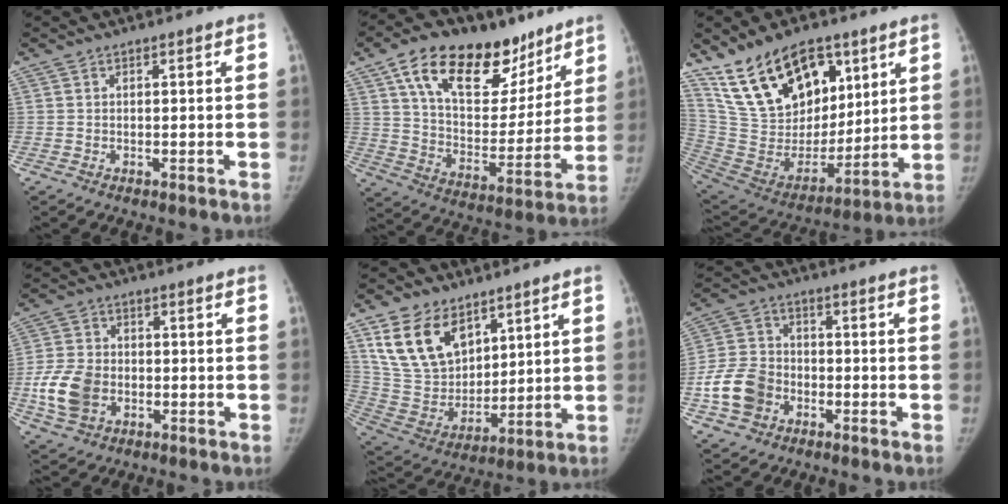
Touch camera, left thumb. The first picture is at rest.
{"total": 25.4, "force": [15.0, 13.5, 15.4], "torque": [-0.203, -0.034, 0.248]}
{"total": 23.1, "force": [13.5, 13.0, 13.6], "torque": [-0.196, -0.054, 0.257]}
{"total": 10.3, "force": [-2.4, 7.7, 6.4], "torque": [-0.121, 0.008, -0.046]}
{"total": 16.7, "force": [9.0, 11.0, 8.8], "torque": [-0.130, -0.043, 0.190]}
{"total": 10.5, "force": [-3.8, 8.3, 5.0], "torque": [-0.084, 0.021, -0.073]}